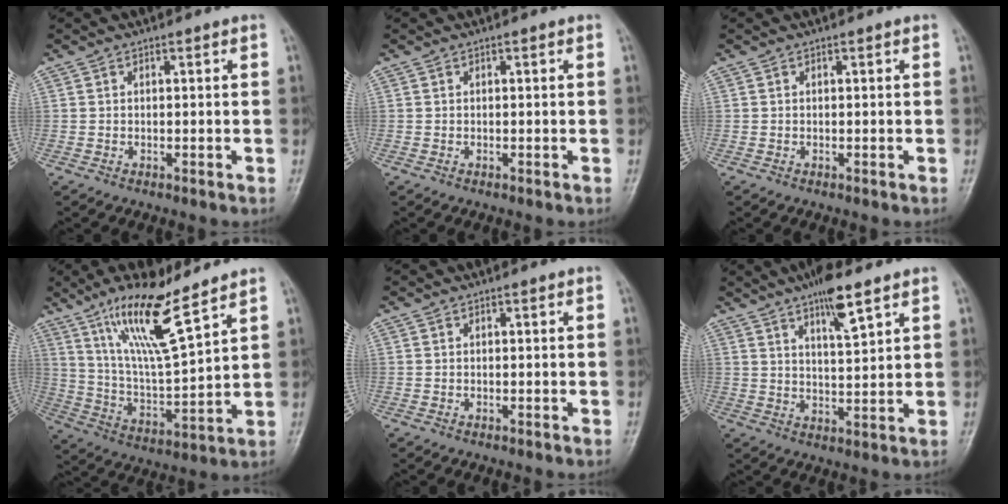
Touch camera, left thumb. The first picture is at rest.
{"total": 0.0}
{"total": 0.0}
{"total": 15.4, "force": [10.2, 2.9, 11.2], "torque": [-0.197, -0.057, 0.200]}
{"total": 0.0}
{"total": 8.1, "force": [5.2, 1.7, 6.0], "torque": [-0.095, -0.029, 0.088]}